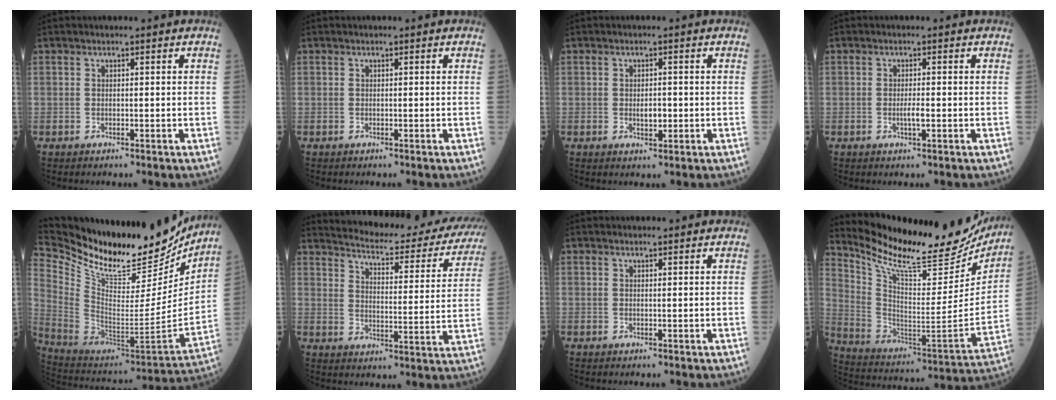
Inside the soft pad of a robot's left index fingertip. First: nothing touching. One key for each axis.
{"total": 0.0}
{"total": 2.1, "fx": -0.3, "fy": 1.0, "fz": 1.9, "tx": -0.033, "ty": 0.000, "tz": 0.000}
{"total": 1.7, "fx": -0.5, "fy": 0.1, "fz": 1.6, "tx": -0.033, "ty": -0.001, "tz": -0.007}
{"total": 29.6, "fx": 25.4, "fy": 7.5, "fz": 13.2, "tx": -0.255, "ty": -0.055, "tz": 0.395}
{"total": 24.9, "fx": 23.1, "fy": 4.2, "fz": 8.1, "tx": -0.116, "ty": -0.060, "tz": 0.282}
{"total": 2.2, "fx": 2.1, "fy": 0.2, "fz": 0.5, "tx": -0.010, "ty": 0.011, "tz": 0.026}
{"total": 26.7, "fx": 23.5, "fy": 6.0, "fz": 11.2, "tx": -0.197, "ty": -0.062, "tz": 0.343}